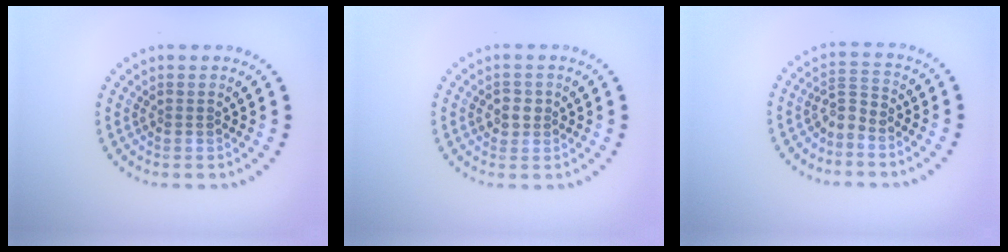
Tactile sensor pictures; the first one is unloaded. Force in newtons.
{"total": 1.5, "press": 1.4, "slide": 0.5}
{"total": 2.2, "press": 1.4, "slide": 1.7}